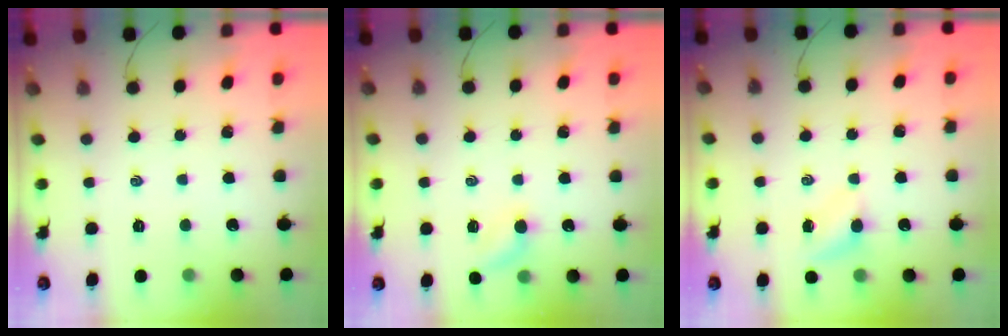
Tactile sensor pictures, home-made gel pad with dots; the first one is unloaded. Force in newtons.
{"total": 5.4, "press": 5.3, "slide": 1.3}
{"total": 3.5, "press": 3.3, "slide": 1.1}